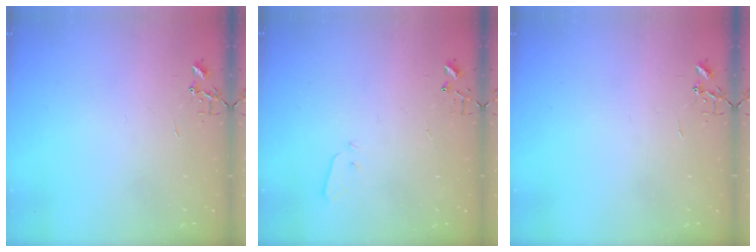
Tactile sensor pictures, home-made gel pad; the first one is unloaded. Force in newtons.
{"total": 2.2, "press": 2.1, "slide": 0.3}
{"total": 0.0}